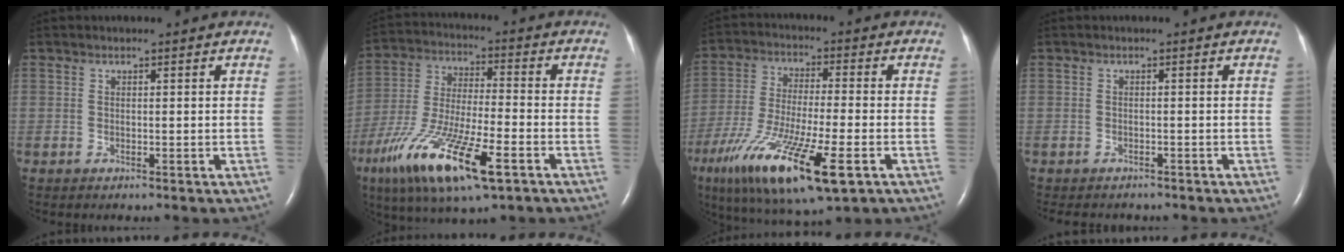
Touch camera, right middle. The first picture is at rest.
{"total": 17.5, "force": [-8.9, 3.6, 14.7], "torque": [-0.308, -0.034, -0.152]}
{"total": 18.8, "force": [-9.1, 3.3, 16.1], "torque": [-0.306, -0.045, -0.153]}
{"total": 6.0, "force": [-5.2, 2.2, 2.0], "torque": [-0.026, -0.001, -0.066]}